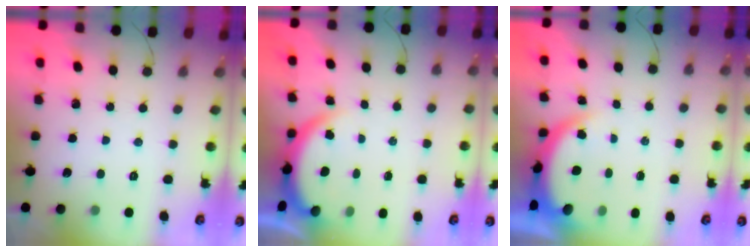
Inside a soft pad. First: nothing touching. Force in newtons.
{"total": 3.9, "press": 3.9, "slide": 0.2}
{"total": 5.2, "press": 5.1, "slide": 0.5}